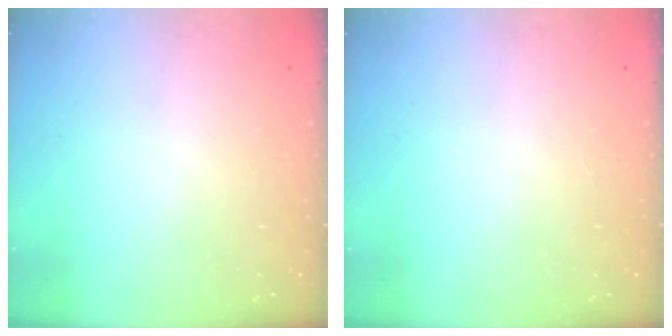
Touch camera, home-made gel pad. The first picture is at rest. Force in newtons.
{"total": 0.0}